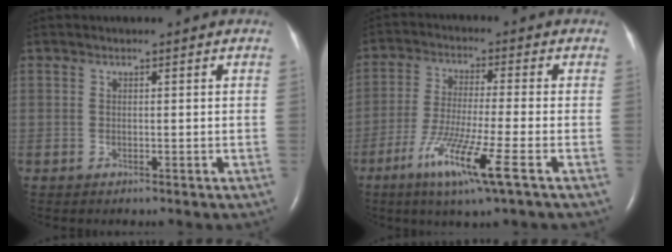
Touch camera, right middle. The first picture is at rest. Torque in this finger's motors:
{"motor_torque": [1.34, -0.80, 0.30, 0.16]}